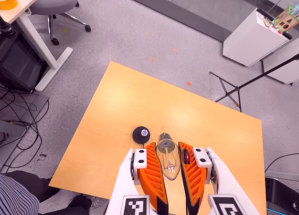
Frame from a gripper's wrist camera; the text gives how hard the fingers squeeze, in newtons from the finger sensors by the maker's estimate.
{"total": 22.3, "left": 27.1, "right": 17.6}